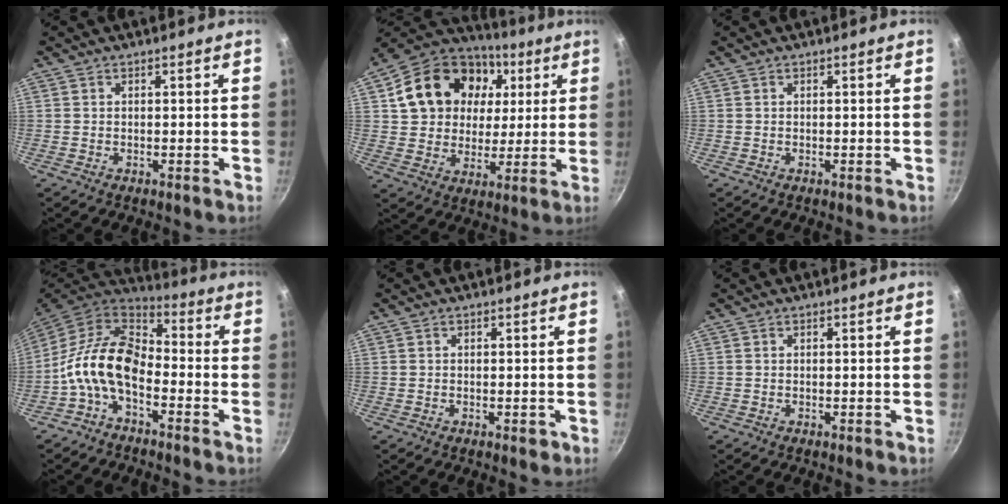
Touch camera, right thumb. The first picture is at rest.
{"total": 20.8, "force": [5.9, 16.3, 11.4], "torque": [-0.189, 0.017, 0.097]}
{"total": 0.0}
{"total": 13.3, "force": [-4.0, 7.9, 9.9], "torque": [-0.175, 0.048, -0.096]}
{"total": 1.0, "force": [-0.2, 0.6, 0.8], "torque": [-0.008, 0.001, -0.002]}
{"total": 0.0}